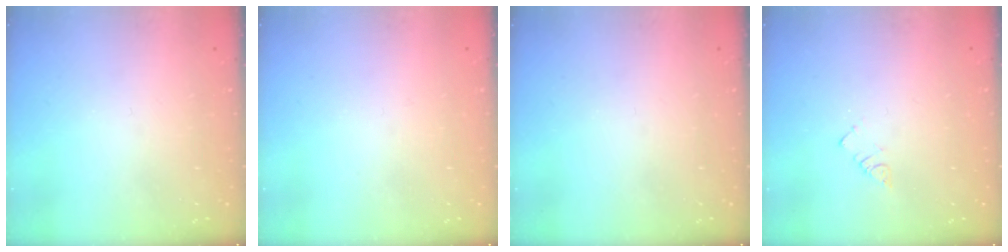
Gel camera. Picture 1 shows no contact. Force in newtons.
{"total": 2.8, "press": 2.8, "slide": 0.4}
{"total": 0.0}
{"total": 2.3, "press": 2.3, "slide": 0.4}